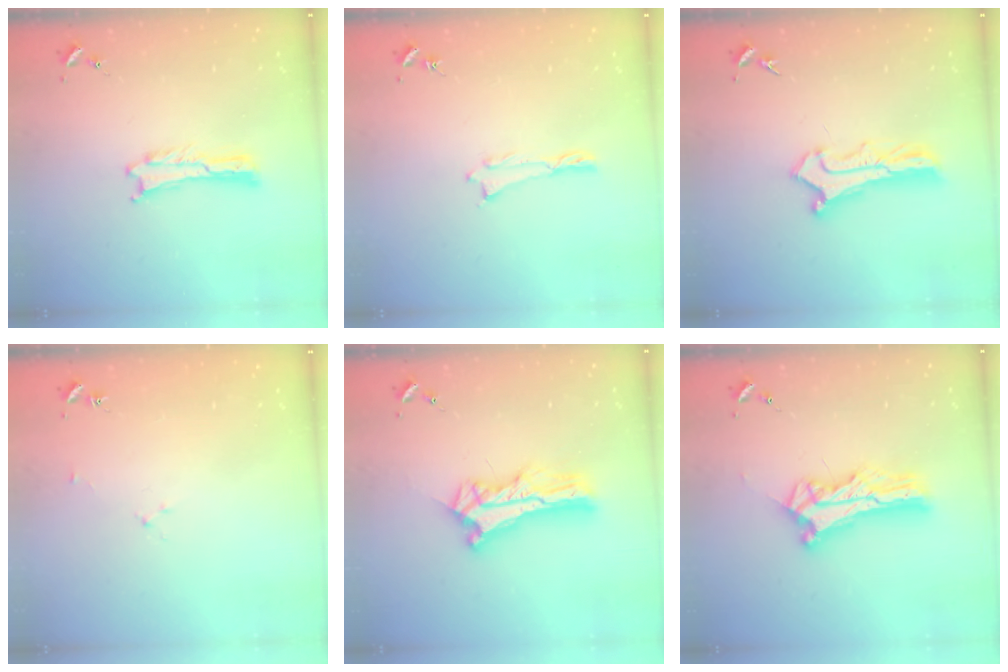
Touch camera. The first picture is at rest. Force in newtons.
{"total": 0.0}
{"total": 2.6, "press": 2.6, "slide": 0.2}
{"total": 1.9, "press": 1.9, "slide": 0.3}
{"total": 9.3, "press": 9.3, "slide": 0.7}
{"total": 10.1, "press": 10.0, "slide": 0.9}